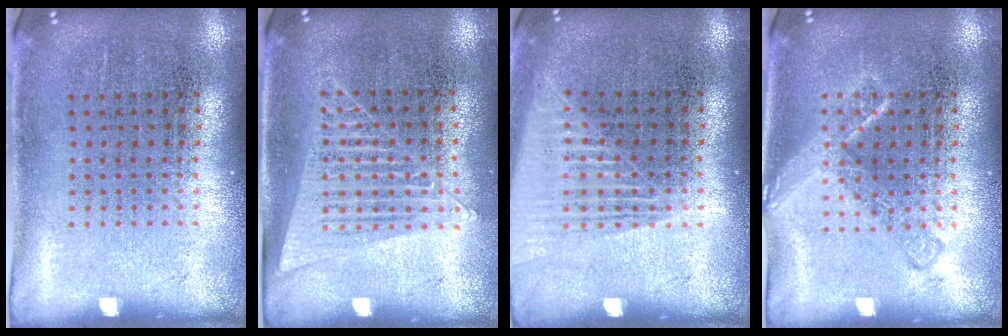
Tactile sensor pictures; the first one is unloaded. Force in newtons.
{"total": 1.3, "press": 1.2, "slide": 0.4}
{"total": 1.3, "press": 1.3, "slide": 0.2}
{"total": 1.5, "press": 1.5, "slide": 0.2}